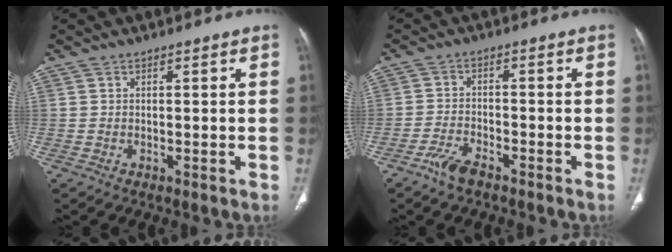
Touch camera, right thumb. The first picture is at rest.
{"total": 4.1, "force": [-3.1, 1.4, 2.2], "torque": [-0.051, 0.018, -0.060]}